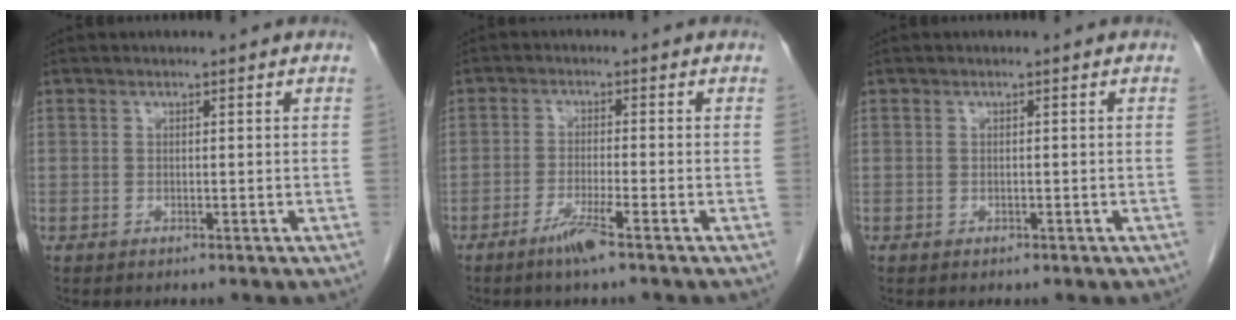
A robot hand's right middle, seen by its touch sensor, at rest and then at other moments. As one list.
[{"total": 3.9, "force": [-2.7, -0.3, 2.9], "torque": [-0.057, -0.007, -0.054]}, {"total": 0.6, "force": [-0.4, 0.4, 0.3], "torque": [-0.004, 0.001, -0.003]}]